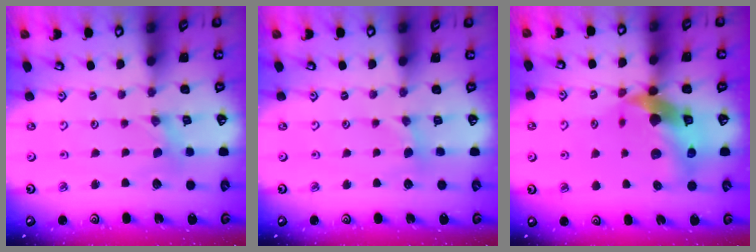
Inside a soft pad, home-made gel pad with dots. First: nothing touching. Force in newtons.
{"total": 1.9, "press": 1.8, "slide": 0.4}
{"total": 14.1, "press": 14.0, "slide": 2.1}